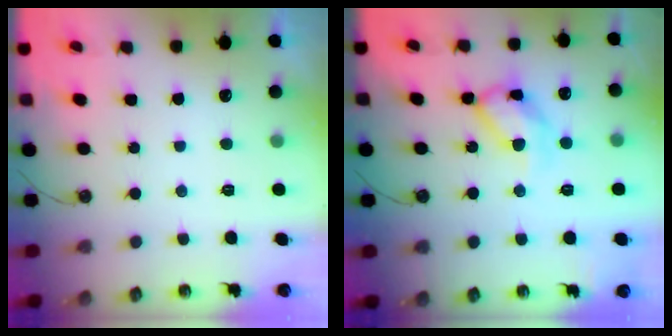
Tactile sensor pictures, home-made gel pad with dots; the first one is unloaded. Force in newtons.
{"total": 13.2, "press": 13.1, "slide": 1.6}